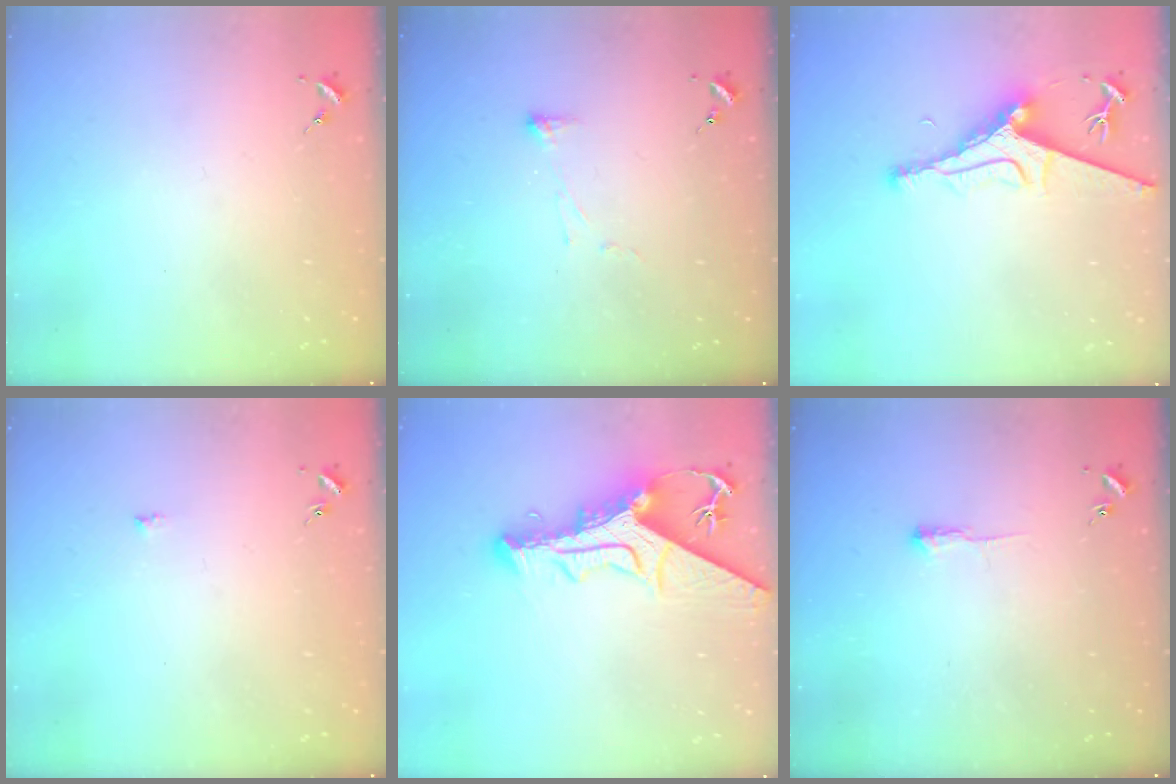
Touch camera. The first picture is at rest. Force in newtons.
{"total": 3.1, "press": 3.0, "slide": 0.7}
{"total": 10.9, "press": 10.8, "slide": 1.7}
{"total": 4.6, "press": 4.5, "slide": 0.5}
{"total": 14.5, "press": 14.4, "slide": 1.6}
{"total": 2.7, "press": 2.6, "slide": 0.4}